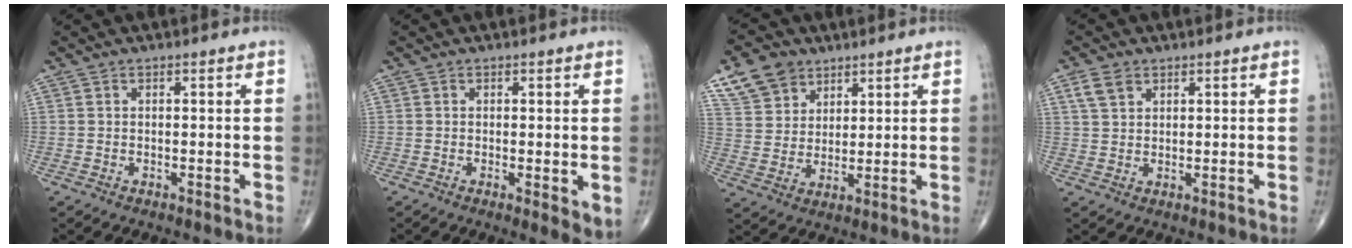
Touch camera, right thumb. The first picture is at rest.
{"total": 3.8, "force": [-0.4, 1.2, 3.6], "torque": [-0.053, -0.013, -0.008]}
{"total": 9.3, "force": [5.8, 6.5, 3.3], "torque": [-0.044, -0.018, 0.116]}
{"total": 3.9, "force": [2.1, 2.6, 2.1], "torque": [-0.038, 0.001, 0.045]}